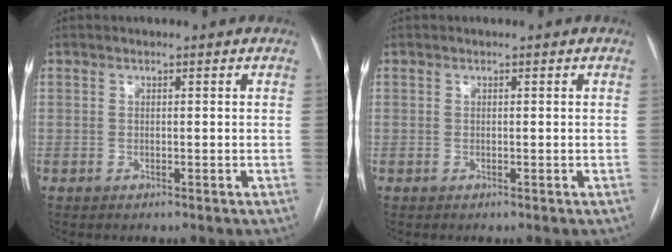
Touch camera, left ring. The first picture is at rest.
{"total": 0.0}